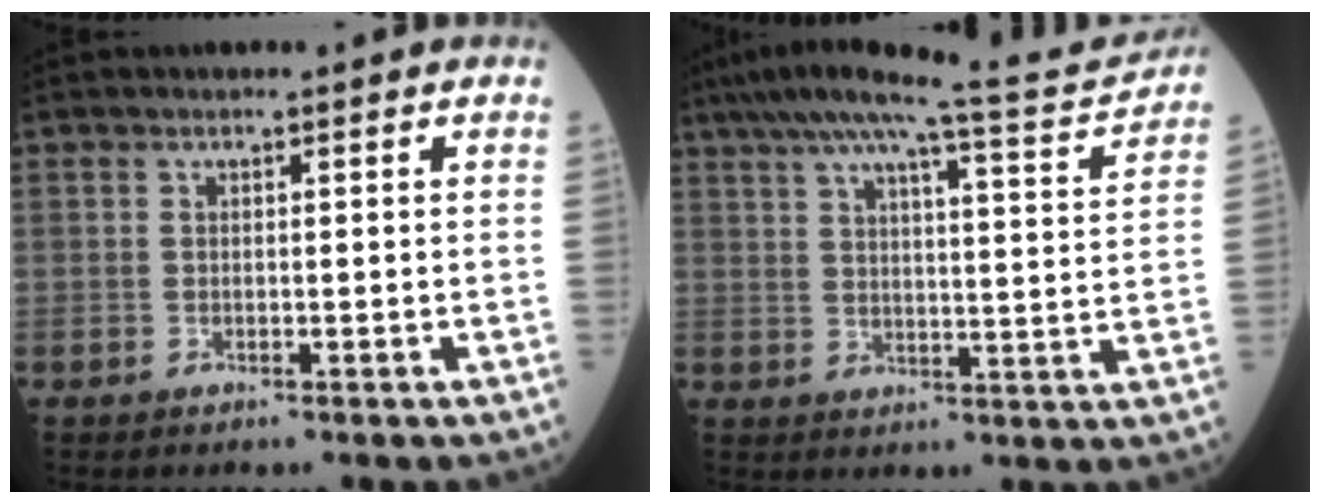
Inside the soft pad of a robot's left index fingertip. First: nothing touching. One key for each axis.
{"total": 14.8, "fx": 13.3, "fy": -0.2, "fz": 6.6, "tx": -0.112, "ty": -0.016, "tz": 0.175}